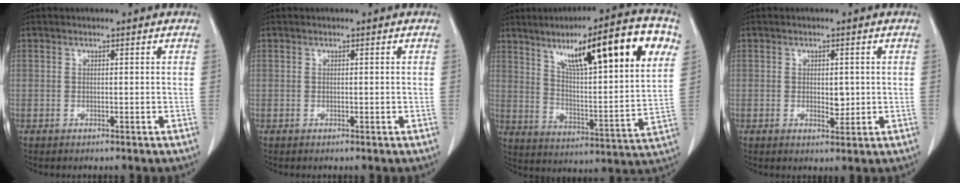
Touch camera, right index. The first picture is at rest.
{"total": 0.0}
{"total": 23.0, "force": [10.9, 2.9, 20.1], "torque": [-0.303, 0.026, 0.166]}
{"total": 2.5, "force": [-0.1, 1.3, 2.2], "torque": [-0.033, -0.003, 0.002]}